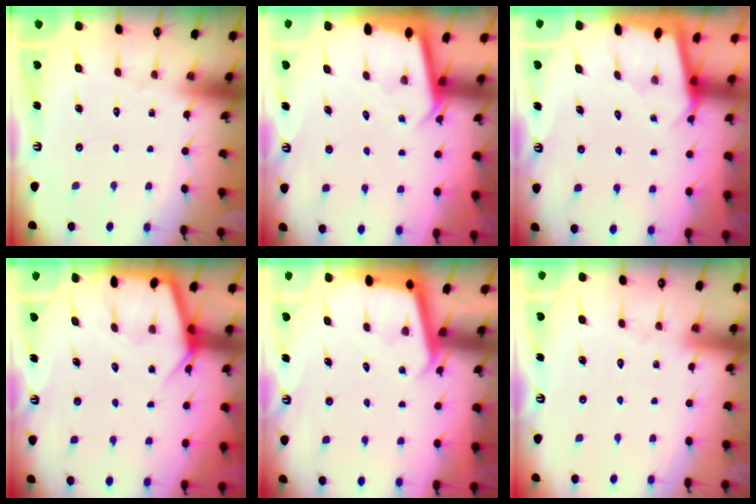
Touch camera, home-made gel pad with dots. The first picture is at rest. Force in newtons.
{"total": 2.3, "press": 2.3, "slide": 0.1}
{"total": 1.5, "press": 1.5, "slide": 0.2}
{"total": 4.5, "press": 4.5, "slide": 0.4}
{"total": 3.3, "press": 3.3, "slide": 0.3}
{"total": 3.6, "press": 3.5, "slide": 0.6}